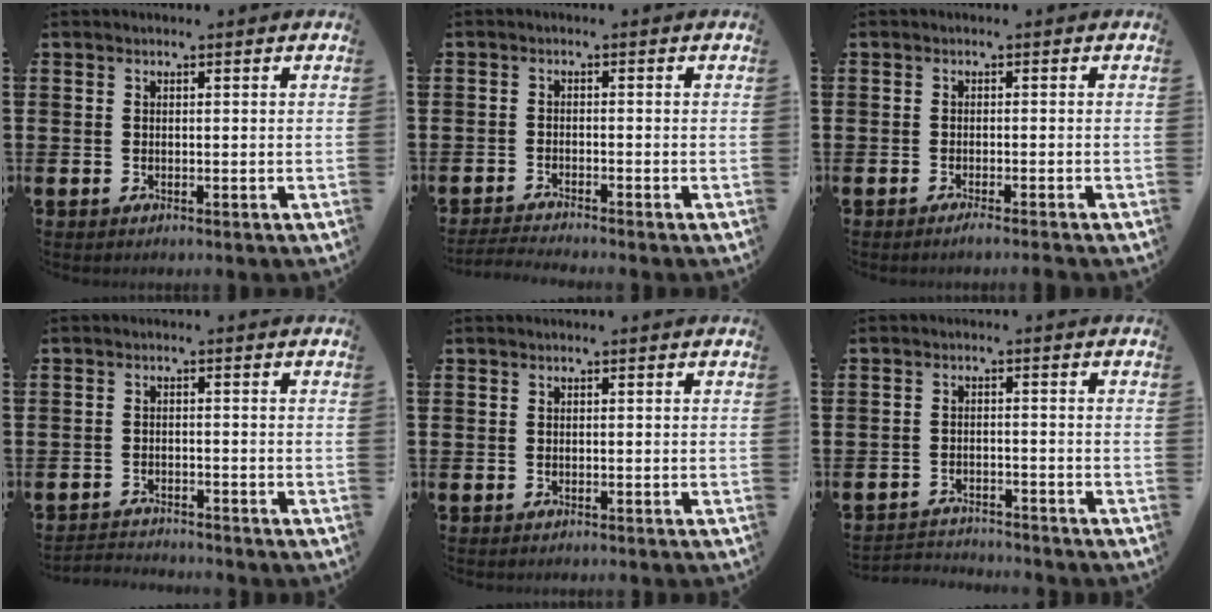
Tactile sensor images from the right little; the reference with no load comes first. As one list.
[{"total": 1.5, "force": [-1.5, -0.2, 0.3], "torque": [-0.004, 0.001, -0.030]}, {"total": 1.1, "force": [-0.9, -0.1, 0.6], "torque": [-0.009, -0.002, -0.018]}, {"total": 2.0, "force": [-2.0, 0.0, -0.2], "torque": [-0.002, 0.002, -0.045]}, {"total": 0.0}, {"total": 2.4, "force": [-2.4, 0.1, -0.2], "torque": [-0.003, 0.002, -0.053]}]